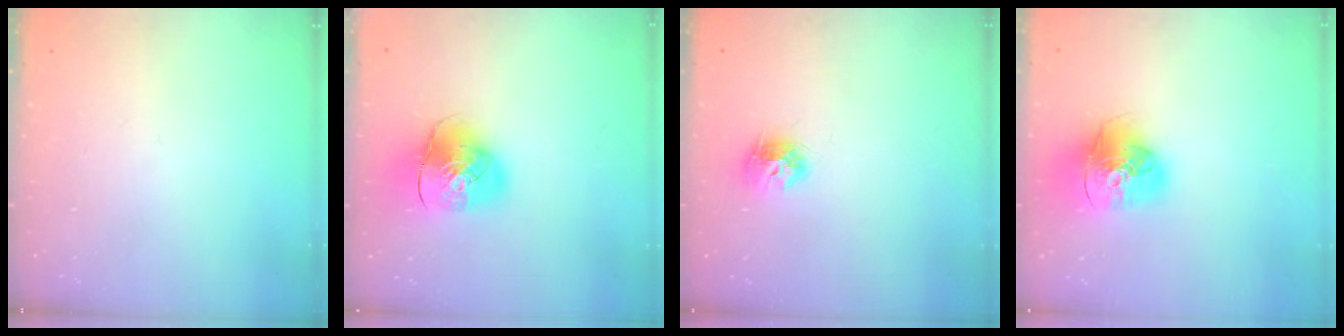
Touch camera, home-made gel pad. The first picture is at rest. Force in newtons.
{"total": 12.1, "press": 11.9, "slide": 1.9}
{"total": 8.7, "press": 8.7, "slide": 0.3}
{"total": 18.3, "press": 18.2, "slide": 2.0}